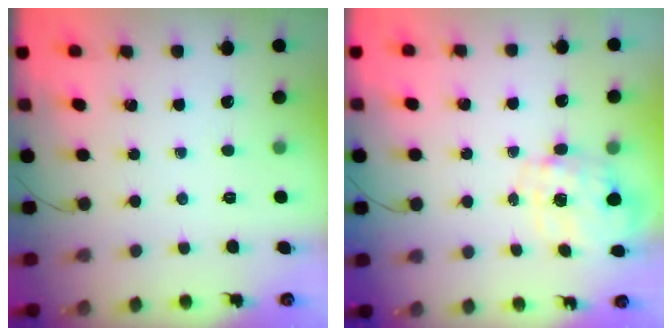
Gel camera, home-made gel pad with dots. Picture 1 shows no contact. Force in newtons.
{"total": 2.7, "press": 2.6, "slide": 0.8}